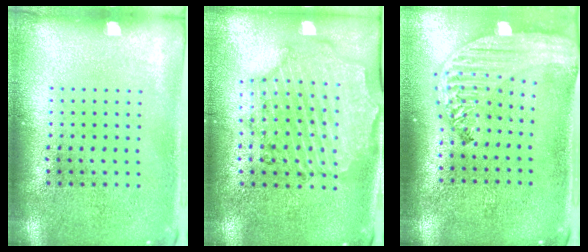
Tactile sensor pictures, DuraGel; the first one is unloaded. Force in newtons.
{"total": 1.6, "press": 1.6, "slide": 0.3}
{"total": 3.1, "press": 2.5, "slide": 1.8}